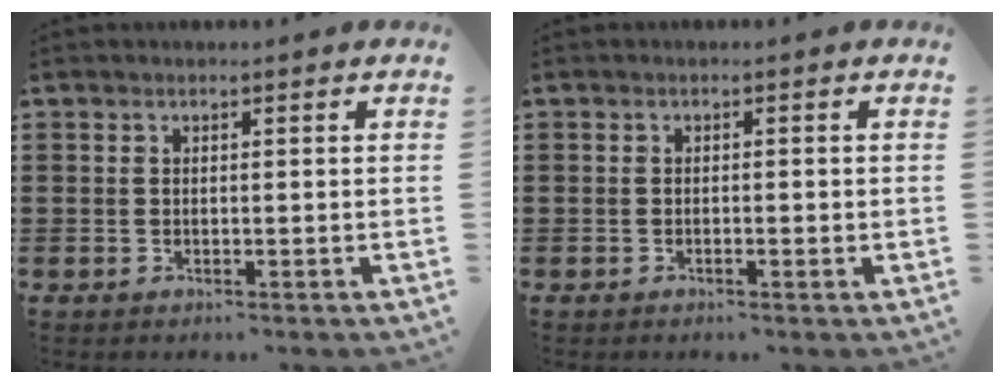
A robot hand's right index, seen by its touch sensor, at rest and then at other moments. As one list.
[{"total": 0.6, "force": [-0.2, 0.0, 0.6], "torque": [-0.011, -0.004, -0.003]}]